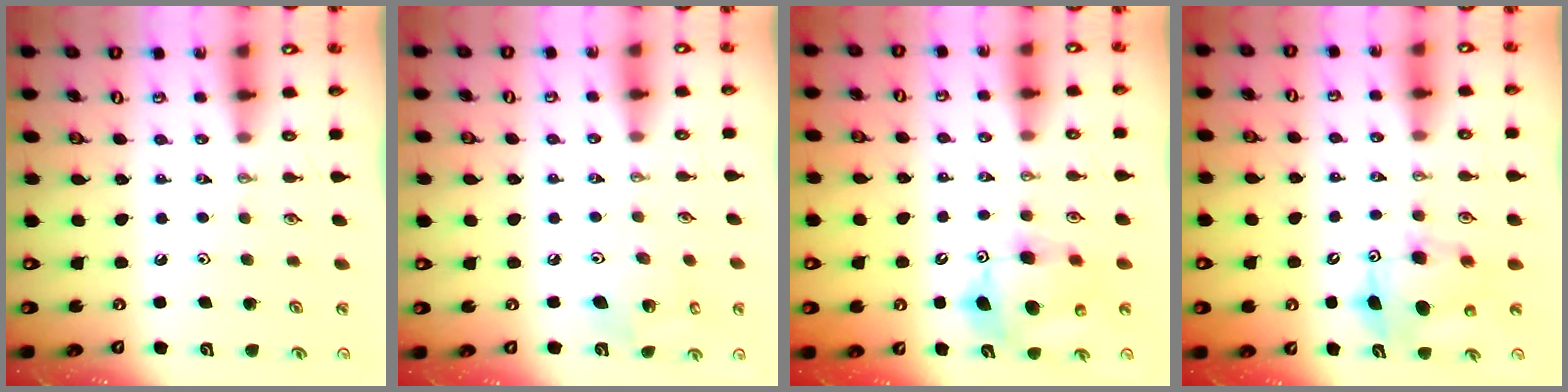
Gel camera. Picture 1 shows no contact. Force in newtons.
{"total": 7.4, "press": 7.0, "slide": 2.5}
{"total": 13.0, "press": 12.7, "slide": 2.7}
{"total": 8.2, "press": 8.0, "slide": 1.7}